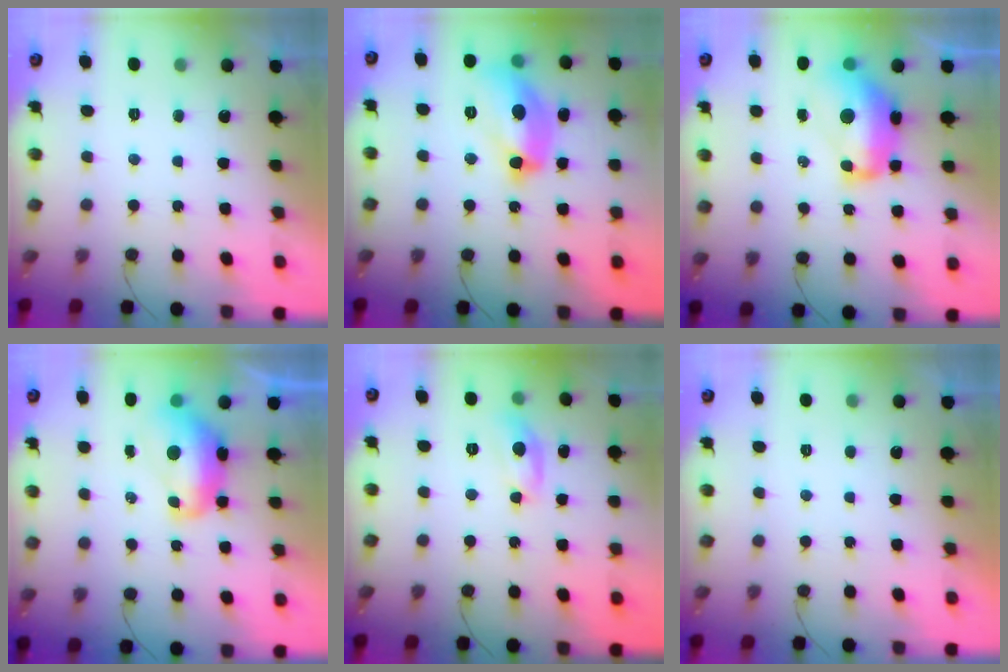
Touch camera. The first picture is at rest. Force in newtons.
{"total": 14.2, "press": 14.1, "slide": 0.8}
{"total": 14.3, "press": 14.2, "slide": 1.5}
{"total": 10.3, "press": 10.2, "slide": 0.9}
{"total": 9.0, "press": 9.0, "slide": 0.6}
{"total": 0.0}